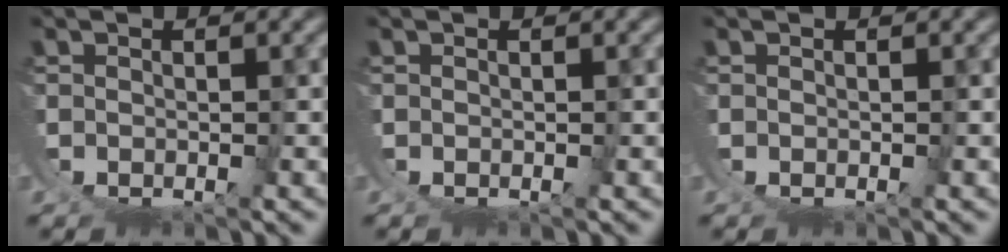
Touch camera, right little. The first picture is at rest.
{"total": 0.0}
{"total": 0.0}